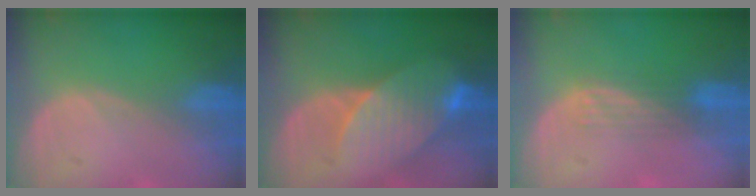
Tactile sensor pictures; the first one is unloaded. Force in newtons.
{"total": 8.2, "press": 7.7, "slide": 2.7}
{"total": 2.9, "press": 2.7, "slide": 1.1}